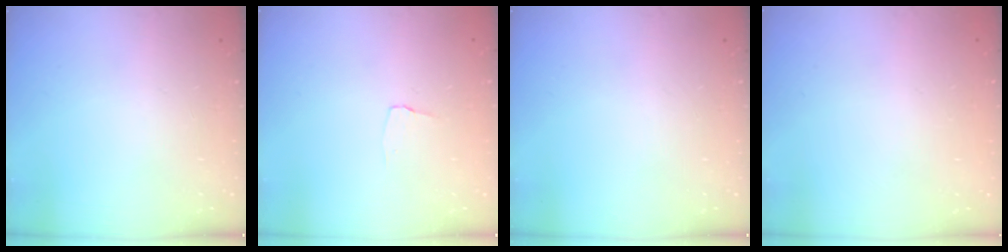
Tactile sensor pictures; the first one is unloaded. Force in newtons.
{"total": 2.9, "press": 2.8, "slide": 0.3}
{"total": 0.0}
{"total": 0.0}